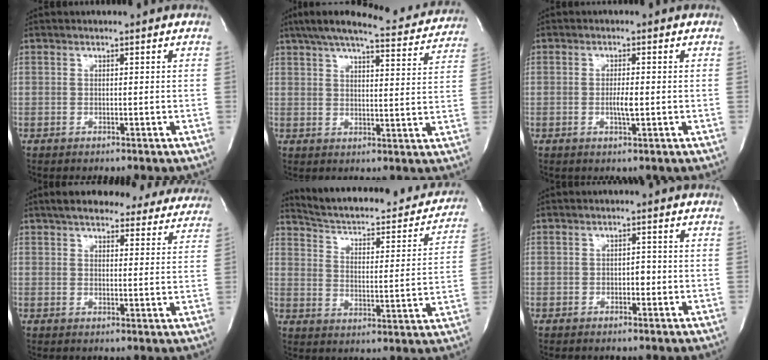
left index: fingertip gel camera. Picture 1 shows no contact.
{"total": 21.0, "force": [18.8, 2.9, 8.9], "torque": [-0.141, 0.002, 0.236]}
{"total": 2.3, "force": [-0.4, 0.2, 2.2], "torque": [-0.046, -0.003, -0.008]}
{"total": 21.7, "force": [19.0, 6.4, 8.2], "torque": [-0.113, 0.017, 0.223]}
{"total": 24.9, "force": [22.4, 6.1, 9.1], "torque": [-0.136, -0.031, 0.282]}
{"total": 1.6, "force": [-0.5, 1.0, 1.2], "torque": [-0.014, 0.004, -0.008]}